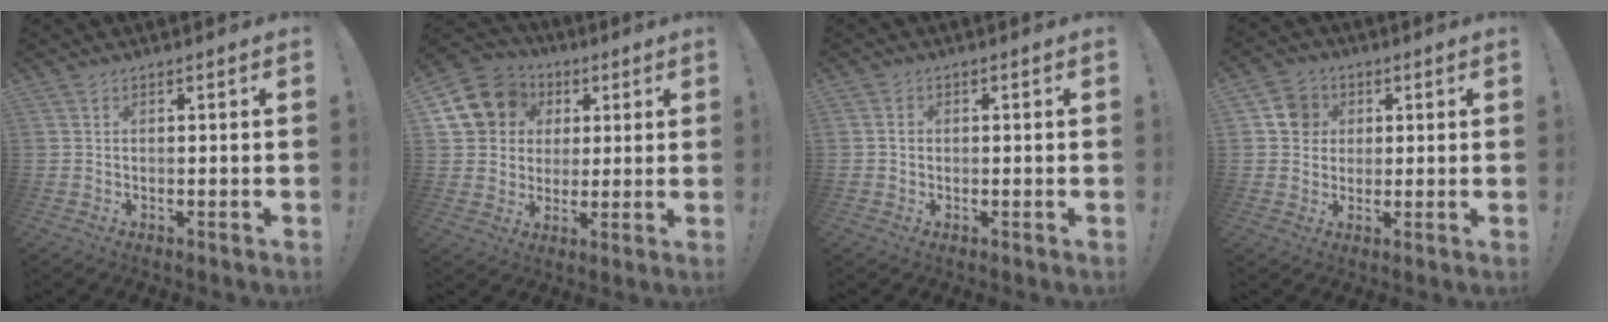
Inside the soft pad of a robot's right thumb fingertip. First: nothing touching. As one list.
[{"total": 13.6, "force": [4.4, 12.0, 4.8], "torque": [-0.068, -0.010, 0.098]}, {"total": 1.3, "force": [-0.2, 1.1, 0.6], "torque": [-0.011, 0.005, -0.004]}, {"total": 7.9, "force": [2.1, 7.4, 2.2], "torque": [-0.024, -0.003, 0.043]}]